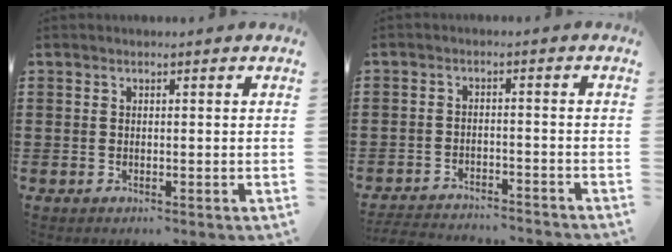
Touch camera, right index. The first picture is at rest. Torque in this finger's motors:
{"motor_torque": [-2.14, 0.00, -1.05, -0.20]}